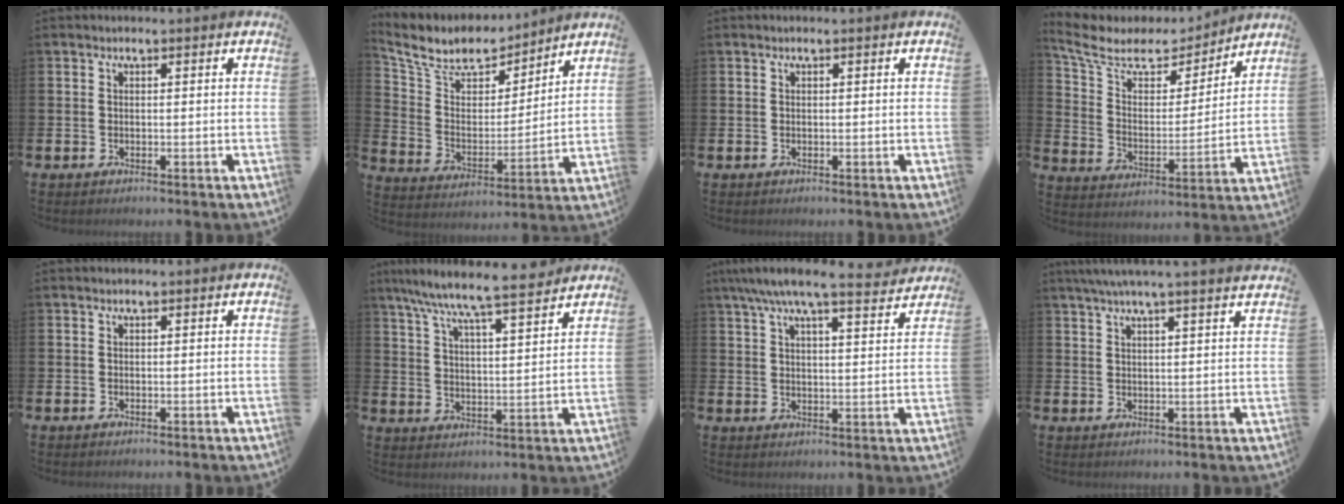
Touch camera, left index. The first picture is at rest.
{"total": 8.8, "force": [8.0, 3.3, 1.5], "torque": [-0.079, -0.055, 0.144]}
{"total": 0.0}
{"total": 7.9, "force": [6.3, 4.1, 2.4], "torque": [-0.087, -0.041, 0.108]}
{"total": 0.0}
{"total": 8.0, "force": [7.5, 0.2, 2.7], "torque": [-0.073, -0.059, 0.127]}
{"total": 7.5, "force": [6.7, 0.9, 3.1], "torque": [-0.066, -0.032, 0.115]}
{"total": 4.7, "force": [4.2, -0.7, 2.0], "torque": [-0.053, -0.008, 0.077]}